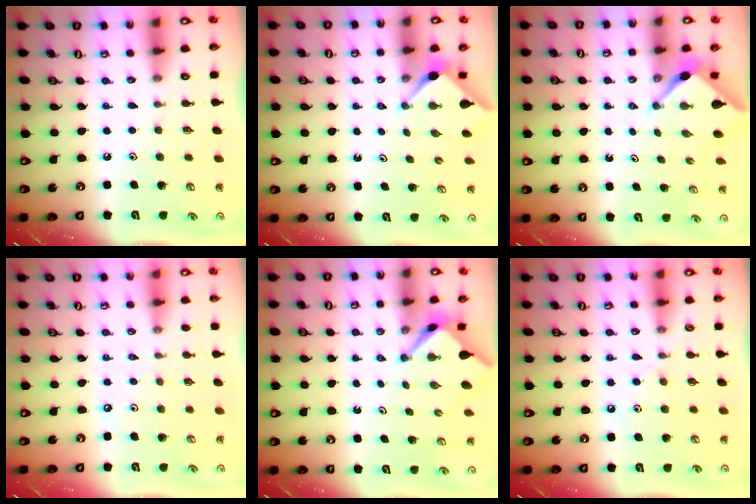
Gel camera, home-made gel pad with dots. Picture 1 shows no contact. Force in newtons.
{"total": 3.0, "press": 3.0, "slide": 0.4}
{"total": 2.3, "press": 2.3, "slide": 0.3}
{"total": 2.1, "press": 2.0, "slide": 0.5}
{"total": 2.5, "press": 2.4, "slide": 0.3}
{"total": 7.2, "press": 7.1, "slide": 1.0}